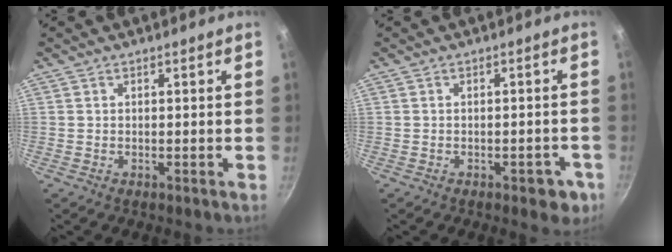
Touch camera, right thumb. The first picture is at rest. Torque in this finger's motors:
{"motor_torque": [-0.17, 0.01, -0.07, 0.04, -0.01]}